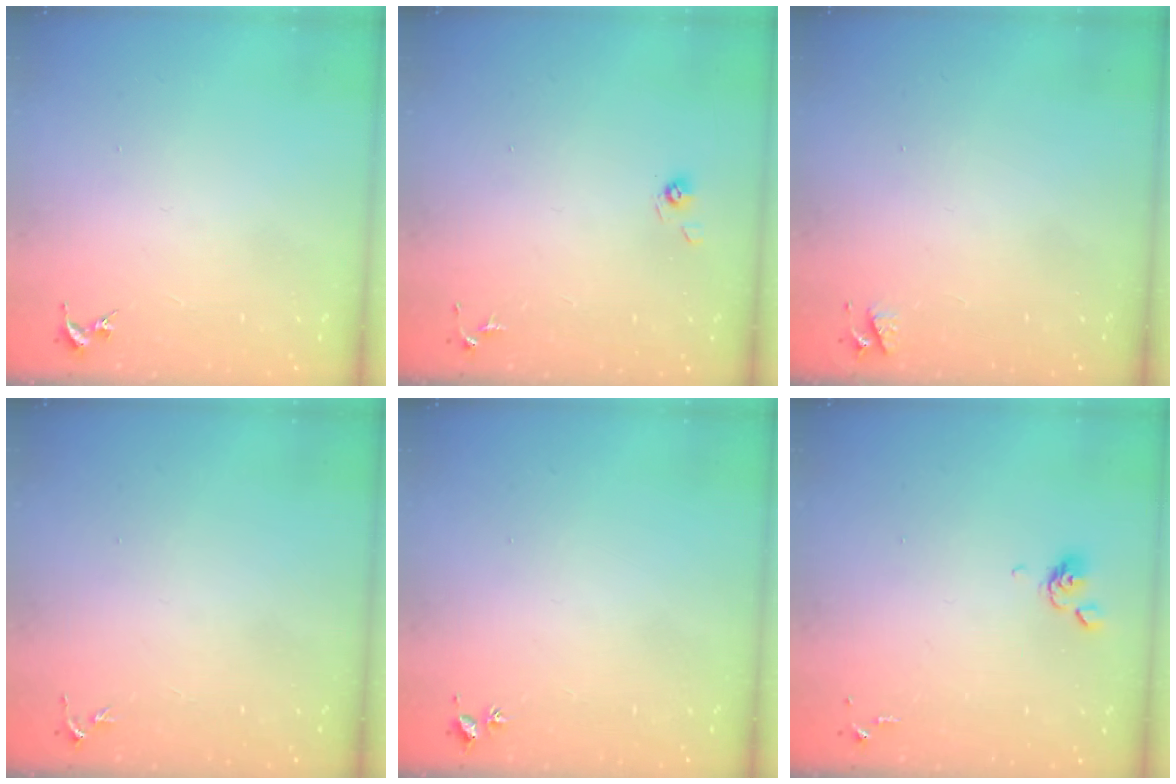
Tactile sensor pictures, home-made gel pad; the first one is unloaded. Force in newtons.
{"total": 4.7, "press": 4.4, "slide": 1.5}
{"total": 3.6, "press": 3.5, "slide": 0.6}
{"total": 3.3, "press": 3.2, "slide": 0.4}
{"total": 2.0, "press": 2.0, "slide": 0.3}
{"total": 5.6, "press": 5.5, "slide": 1.4}